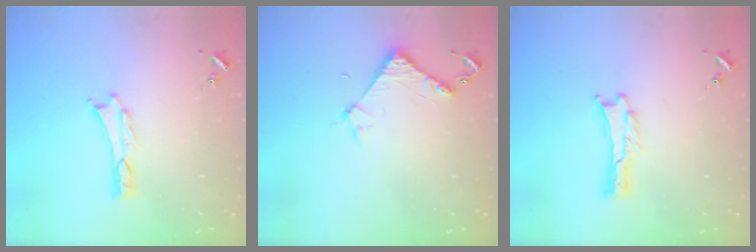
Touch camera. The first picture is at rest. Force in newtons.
{"total": 3.9, "press": 3.9, "slide": 0.3}
{"total": 0.0}